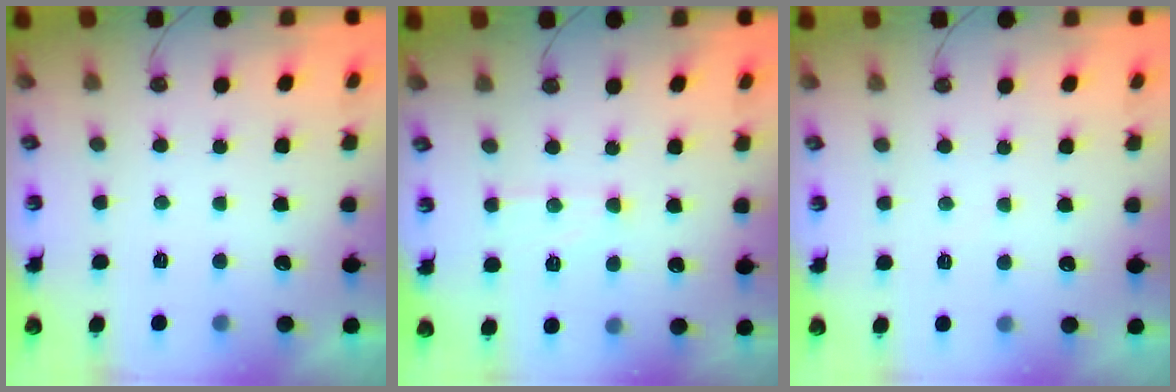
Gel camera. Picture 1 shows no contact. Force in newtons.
{"total": 6.4, "press": 6.4, "slide": 0.5}
{"total": 2.8, "press": 2.7, "slide": 0.5}